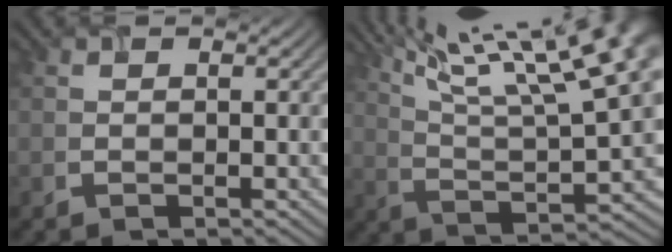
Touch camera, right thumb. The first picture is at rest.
{"total": 18.5, "force": [11.4, 4.5, 13.9], "torque": [-0.225, 0.020, 0.178]}